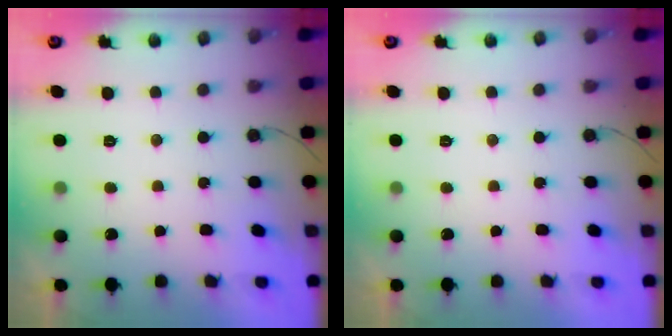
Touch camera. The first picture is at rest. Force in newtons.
{"total": 0.0}